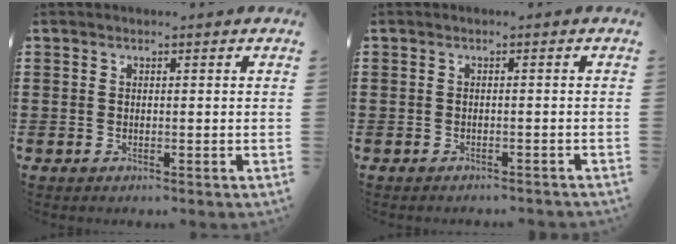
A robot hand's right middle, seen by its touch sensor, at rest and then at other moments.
{"total": 0.8, "force": [-0.8, 0.0, 0.0], "torque": [-0.002, 0.000, -0.017]}